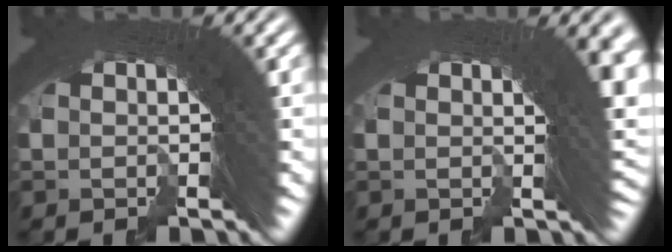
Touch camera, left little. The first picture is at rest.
{"total": 4.3, "force": [1.2, 0.7, 4.1], "torque": [-0.030, 0.020, 0.009]}